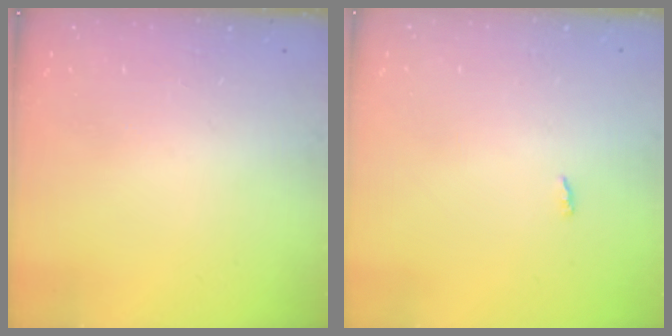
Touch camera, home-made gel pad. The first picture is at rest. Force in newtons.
{"total": 1.9, "press": 1.9, "slide": 0.2}